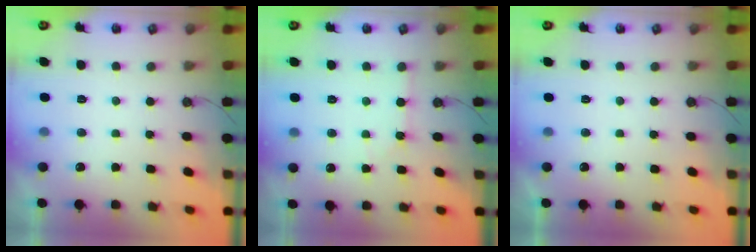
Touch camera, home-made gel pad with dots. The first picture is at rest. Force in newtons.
{"total": 1.5, "press": 1.5, "slide": 0.3}
{"total": 0.0}